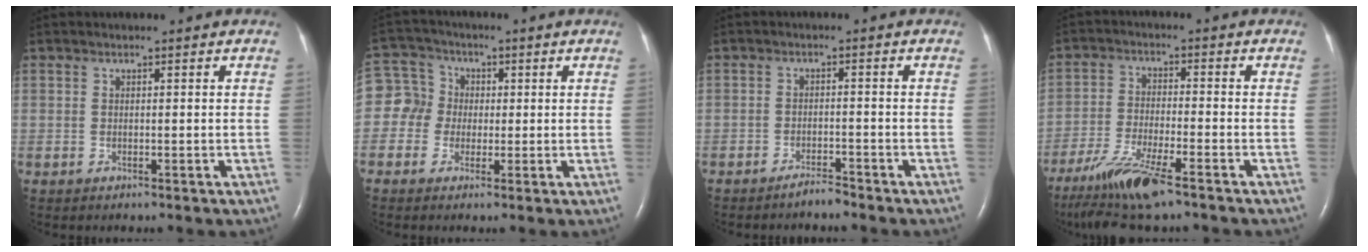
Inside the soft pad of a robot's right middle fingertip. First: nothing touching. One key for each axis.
{"total": 5.8, "fx": -0.1, "fy": 5.5, "fz": 1.8, "tx": -0.051, "ty": 0.027, "tz": -0.005}
{"total": 1.9, "fx": -1.9, "fy": 0.1, "fz": 0.4, "tx": -0.008, "ty": -0.002, "tz": -0.032}
{"total": 10.5, "fx": -7.4, "fy": 1.1, "fz": 7.3, "tx": -0.148, "ty": -0.032, "tz": -0.134}